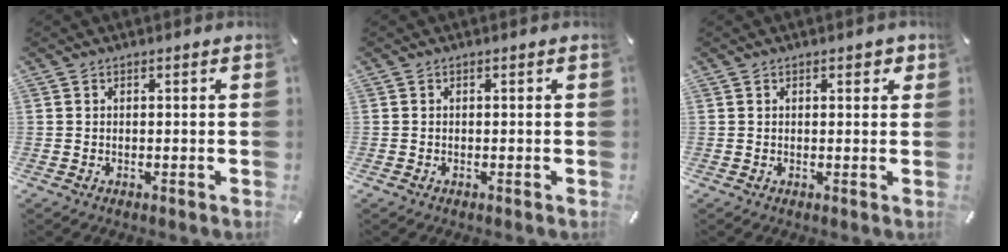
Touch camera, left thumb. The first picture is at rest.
{"total": 0.0}
{"total": 1.3, "force": [0.6, 0.8, 0.7], "torque": [0.001, -0.002, 0.007]}